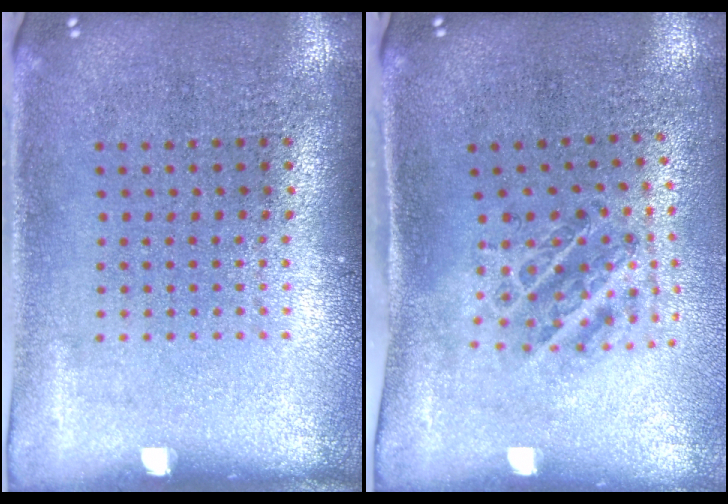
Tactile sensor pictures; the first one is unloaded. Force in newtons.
{"total": 1.1, "press": 1.0, "slide": 0.3}